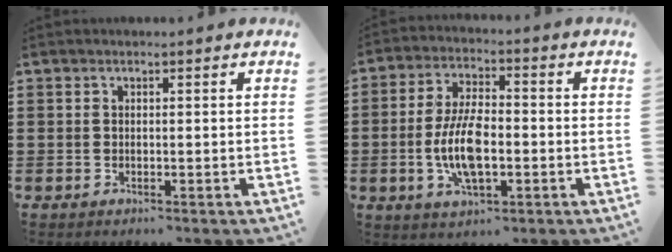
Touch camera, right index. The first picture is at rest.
{"total": 9.1, "force": [-1.8, 3.8, 8.1], "torque": [-0.178, -0.003, -0.038]}